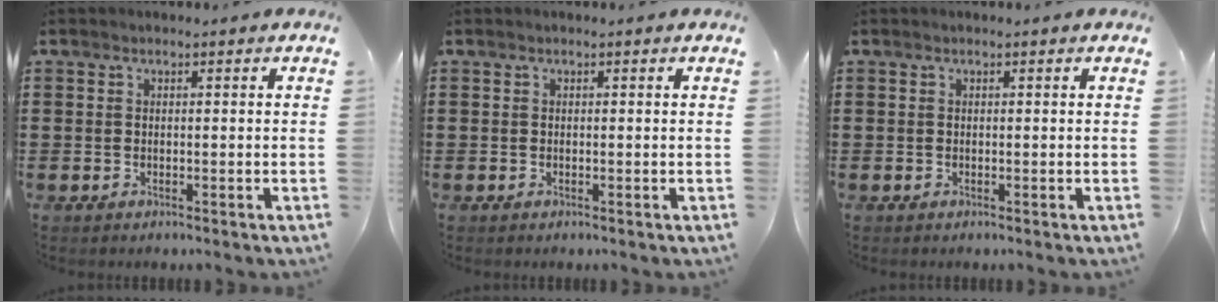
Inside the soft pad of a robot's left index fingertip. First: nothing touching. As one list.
[{"total": 0.0}, {"total": 0.0}]